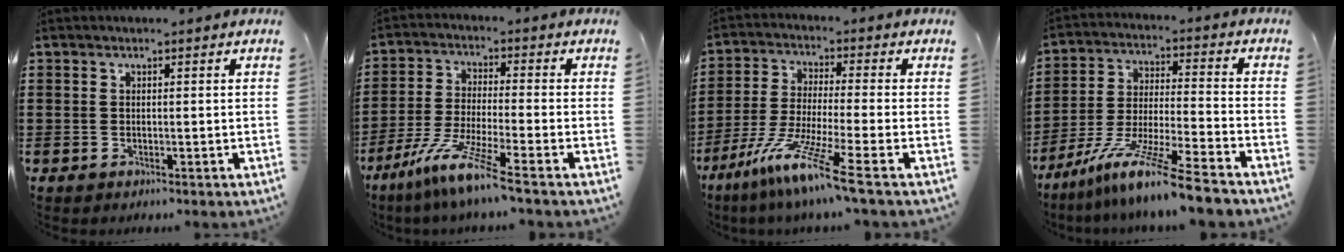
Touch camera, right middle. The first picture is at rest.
{"total": 8.7, "force": [-6.5, -0.3, 5.8], "torque": [-0.128, -0.020, -0.128]}
{"total": 10.1, "force": [-7.0, -0.8, 7.3], "torque": [-0.160, -0.020, -0.143]}
{"total": 12.1, "force": [-10.0, -0.7, 6.7], "torque": [-0.125, 0.004, -0.195]}